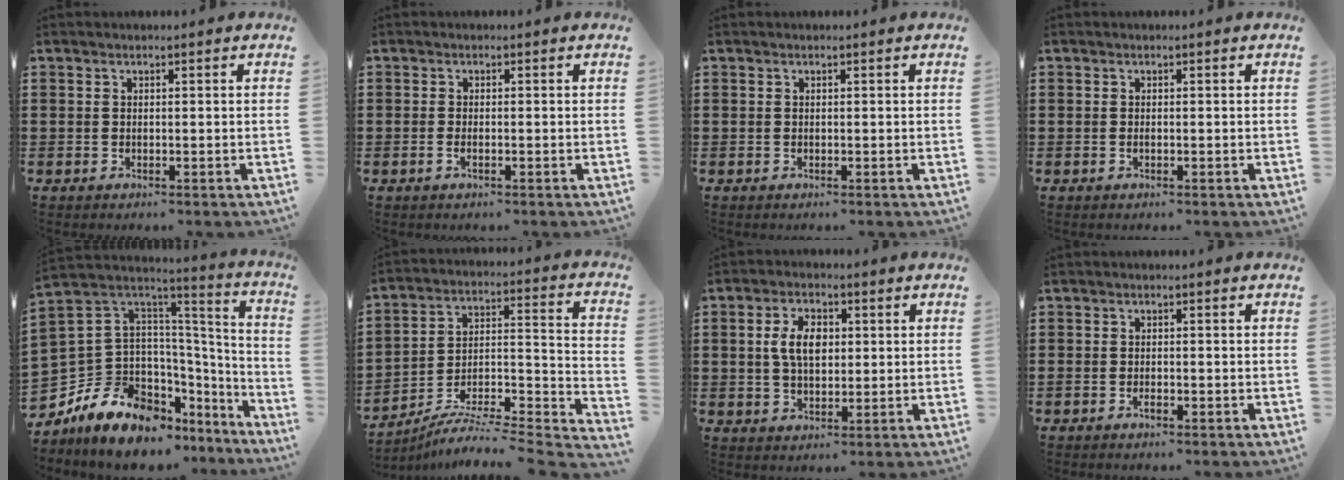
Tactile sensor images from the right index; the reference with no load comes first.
{"total": 0.7, "force": [-0.2, 0.1, 0.6], "torque": [-0.012, -0.005, -0.002]}
{"total": 0.0}
{"total": 0.0}
{"total": 10.5, "force": [-5.9, 7.8, 3.7], "torque": [-0.116, -0.009, -0.108]}
{"total": 6.3, "force": [-5.3, 0.7, 3.3], "torque": [-0.050, -0.005, -0.107]}
{"total": 5.8, "force": [0.8, 3.4, 4.6], "torque": [-0.097, 0.008, 0.008]}
{"total": 1.1, "force": [-0.7, 0.4, 0.7], "torque": [-0.015, -0.003, -0.012]}